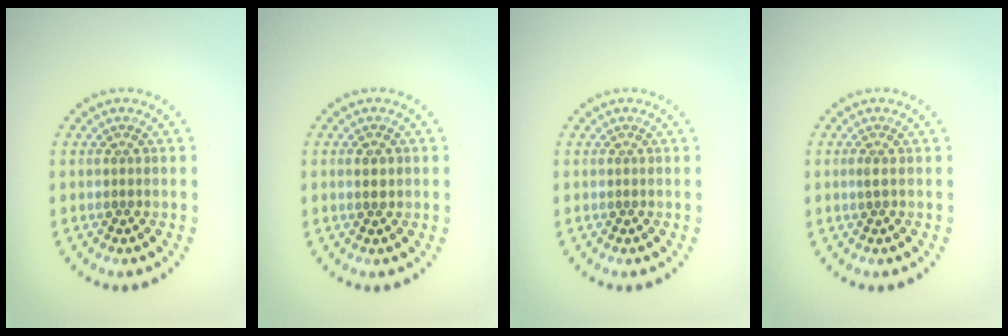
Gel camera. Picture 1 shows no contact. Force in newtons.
{"total": 1.2, "press": 1.1, "slide": 0.2}
{"total": 0.0}
{"total": 0.7, "press": 0.5, "slide": 0.5}